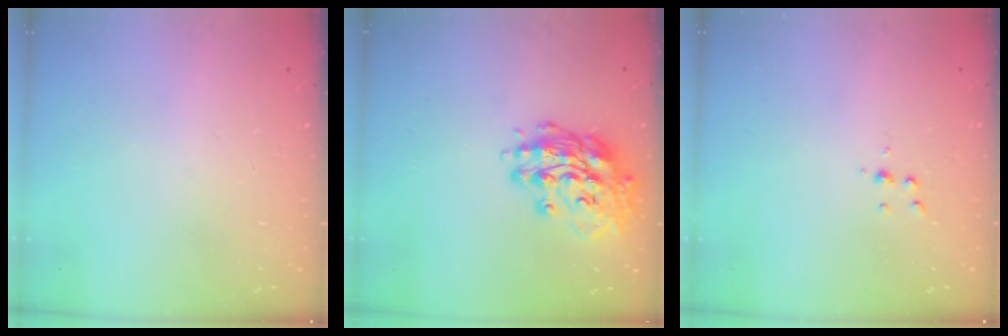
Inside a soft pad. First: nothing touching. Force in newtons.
{"total": 15.0, "press": 14.7, "slide": 2.6}
{"total": 3.8, "press": 3.8, "slide": 0.4}